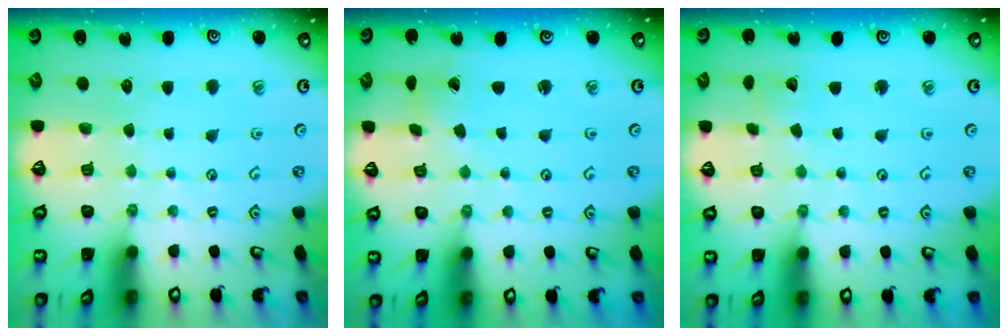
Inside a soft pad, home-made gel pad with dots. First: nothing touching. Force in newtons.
{"total": 1.2, "press": 1.2, "slide": 0.2}
{"total": 2.9, "press": 2.9, "slide": 0.2}